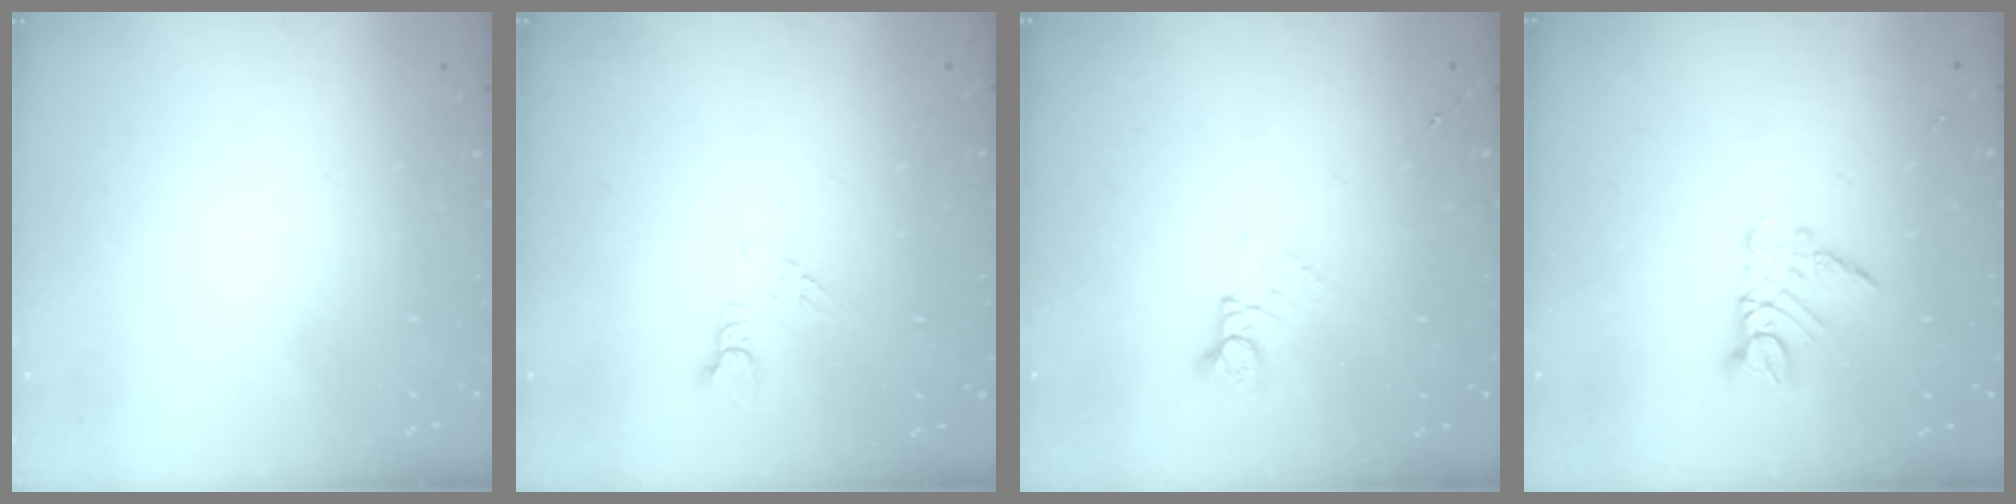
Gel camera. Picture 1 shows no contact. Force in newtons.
{"total": 3.9, "press": 3.9, "slide": 0.5}
{"total": 2.7, "press": 2.6, "slide": 0.2}
{"total": 9.0, "press": 9.0, "slide": 0.8}